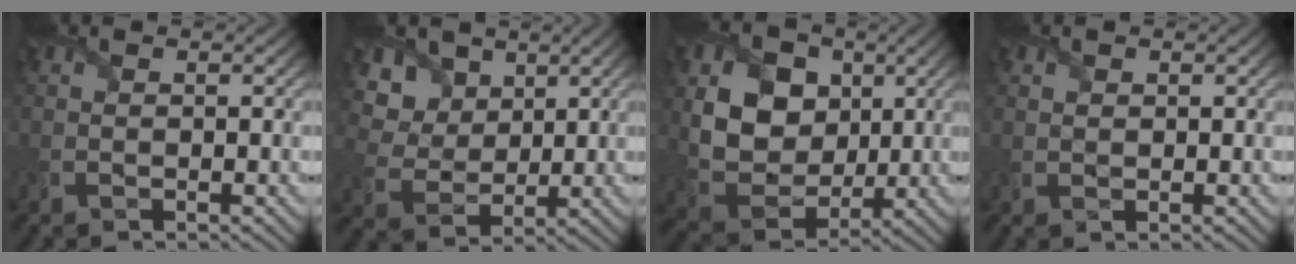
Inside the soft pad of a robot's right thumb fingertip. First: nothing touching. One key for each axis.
{"total": 9.6, "fx": 5.3, "fy": 7.0, "fz": 4.0, "tx": -0.147, "ty": -0.003, "tz": 0.113}
{"total": 11.9, "fx": 2.8, "fy": 9.4, "fz": 6.7, "tx": -0.177, "ty": 0.003, "tz": 0.053}
{"total": 0.8, "fx": 0.7, "fy": 0.4, "fz": 0.2, "tx": -0.006, "ty": -0.001, "tz": 0.014}